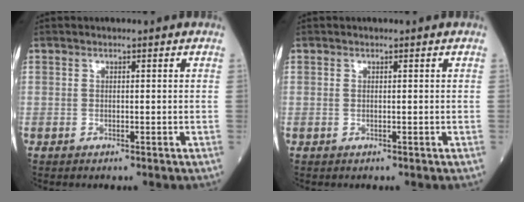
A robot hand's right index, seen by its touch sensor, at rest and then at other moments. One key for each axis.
{"total": 0.0}